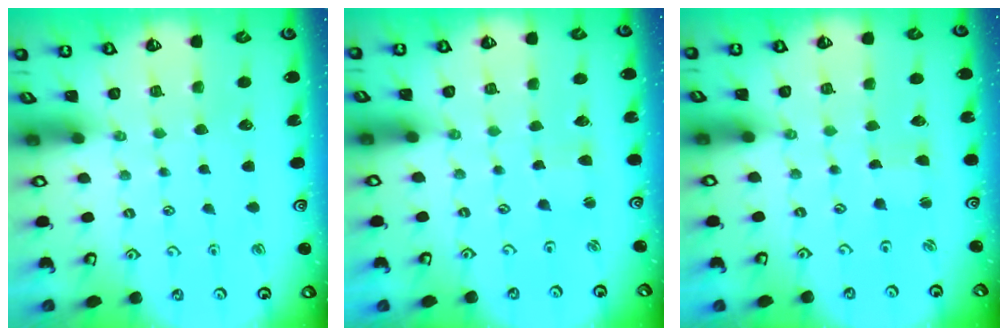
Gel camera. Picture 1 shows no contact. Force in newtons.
{"total": 2.1, "press": 2.0, "slide": 0.3}
{"total": 1.4, "press": 1.4, "slide": 0.1}